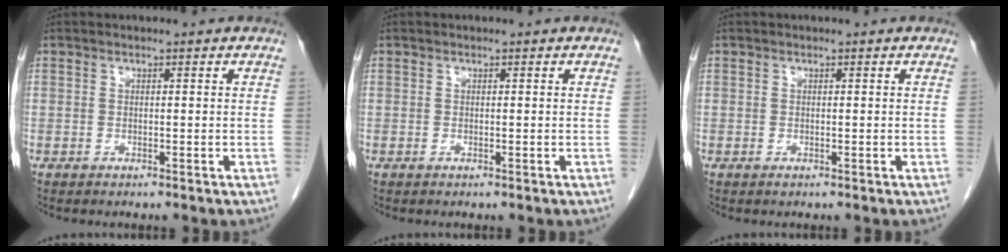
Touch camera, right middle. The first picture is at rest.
{"total": 0.0}
{"total": 0.0}